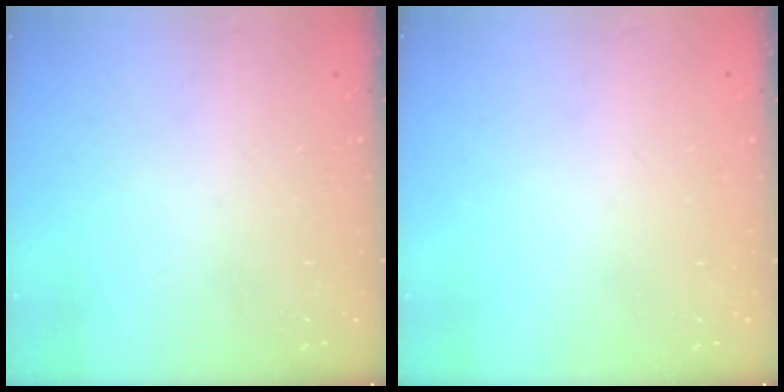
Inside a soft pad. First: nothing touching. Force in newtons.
{"total": 0.0}